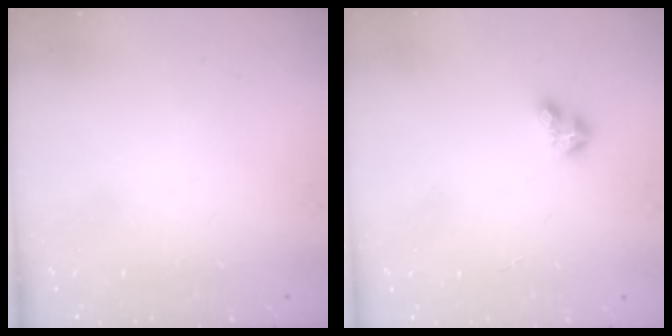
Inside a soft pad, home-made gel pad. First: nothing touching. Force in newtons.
{"total": 2.8, "press": 2.8, "slide": 0.2}